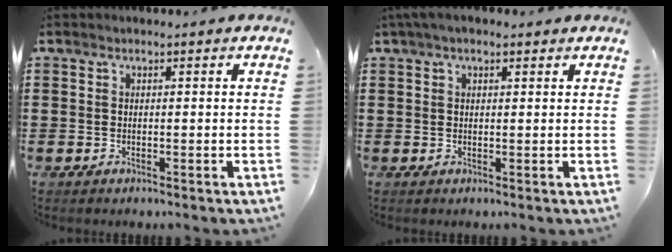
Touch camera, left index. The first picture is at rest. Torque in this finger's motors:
{"motor_torque": [2.14, 0.00, 0.40, 0.12]}